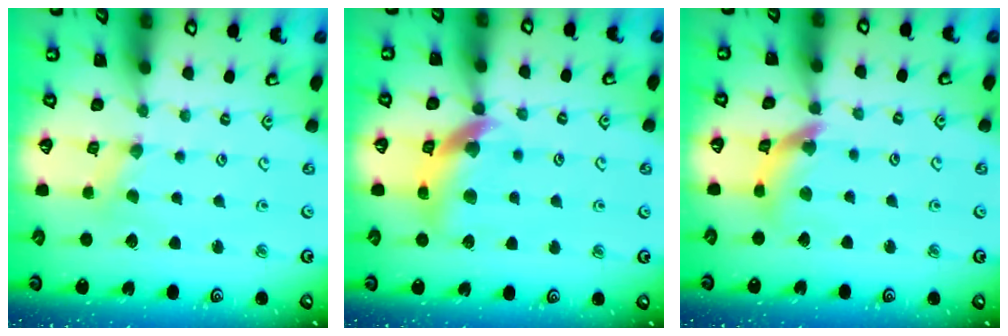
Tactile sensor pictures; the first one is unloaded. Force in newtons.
{"total": 13.2, "press": 13.1, "slide": 1.8}
{"total": 10.3, "press": 10.2, "slide": 1.1}